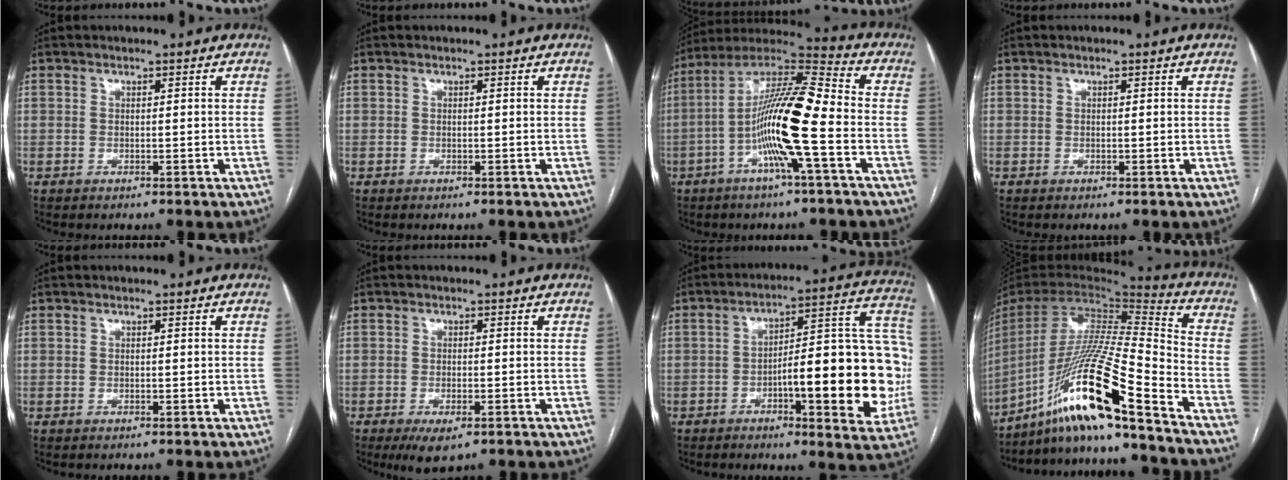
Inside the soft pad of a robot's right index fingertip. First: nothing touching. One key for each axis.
{"total": 0.0}
{"total": 15.6, "fx": -3.9, "fy": 0.4, "fz": 15.1, "tx": -0.285, "ty": 0.010, "tz": -0.081}
{"total": 0.0}
{"total": 0.0}
{"total": 4.5, "fx": -2.6, "fy": 1.5, "fz": 3.4, "tx": -0.059, "ty": -0.008, "tz": -0.035}
{"total": 21.2, "fx": -3.7, "fy": 4.7, "fz": 20.3, "tx": -0.219, "ty": 0.038, "tz": -0.042}
{"total": 22.8, "fx": -15.8, "fy": -0.9, "fz": 16.4, "tx": -0.325, "ty": -0.024, "tz": -0.292}